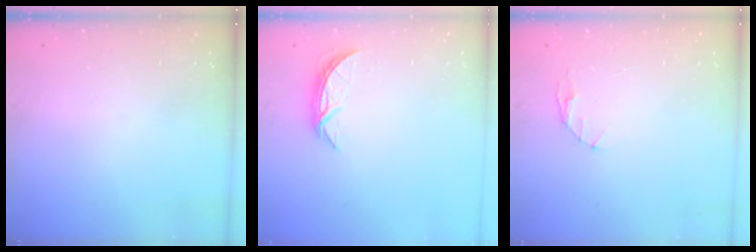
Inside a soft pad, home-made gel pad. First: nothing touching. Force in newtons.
{"total": 5.6, "press": 5.6, "slide": 0.5}
{"total": 2.9, "press": 2.9, "slide": 0.4}